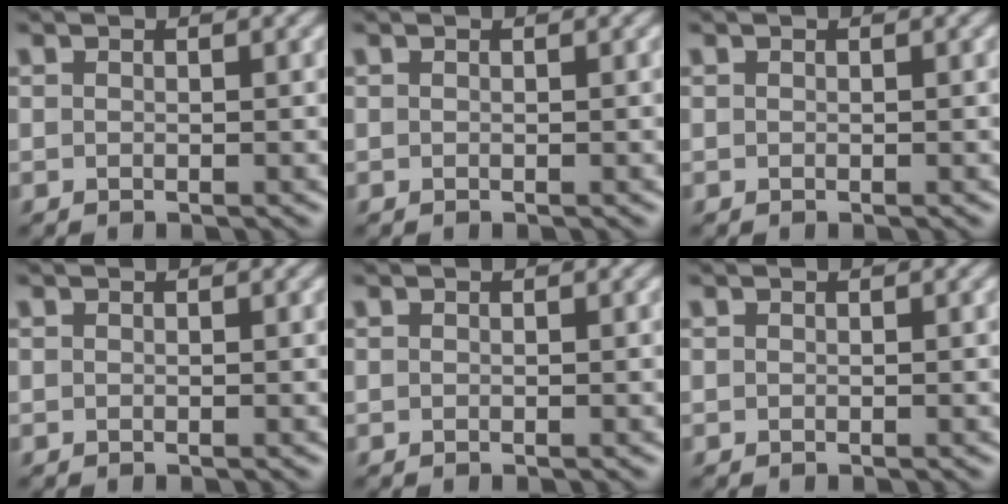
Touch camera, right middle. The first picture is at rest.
{"total": 0.0}
{"total": 0.0}
{"total": 0.0}
{"total": 0.0}
{"total": 0.0}